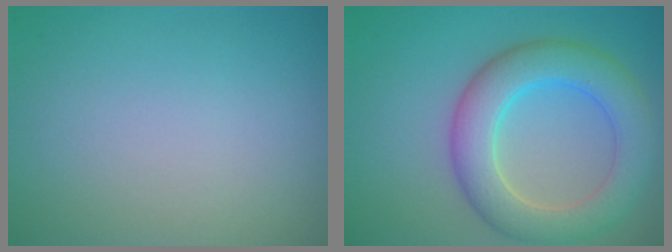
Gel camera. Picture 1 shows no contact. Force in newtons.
{"total": 6.7, "press": 6.7, "slide": 0.0}